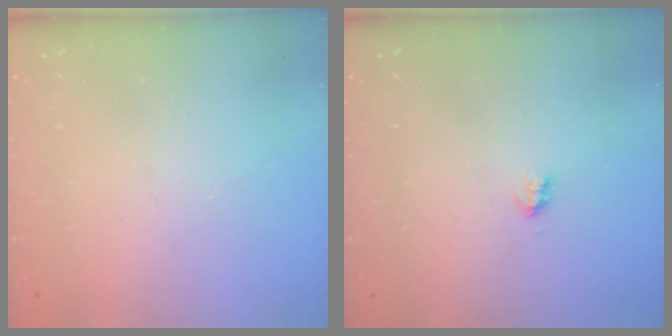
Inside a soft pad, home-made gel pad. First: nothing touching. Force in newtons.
{"total": 1.9, "press": 1.8, "slide": 0.4}